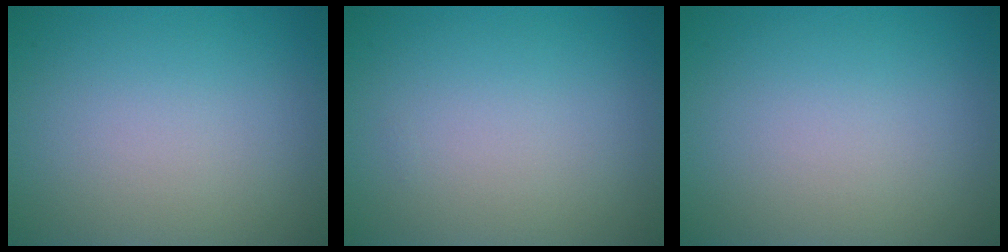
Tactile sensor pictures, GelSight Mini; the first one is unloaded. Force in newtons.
{"total": 0.0}
{"total": 0.0}